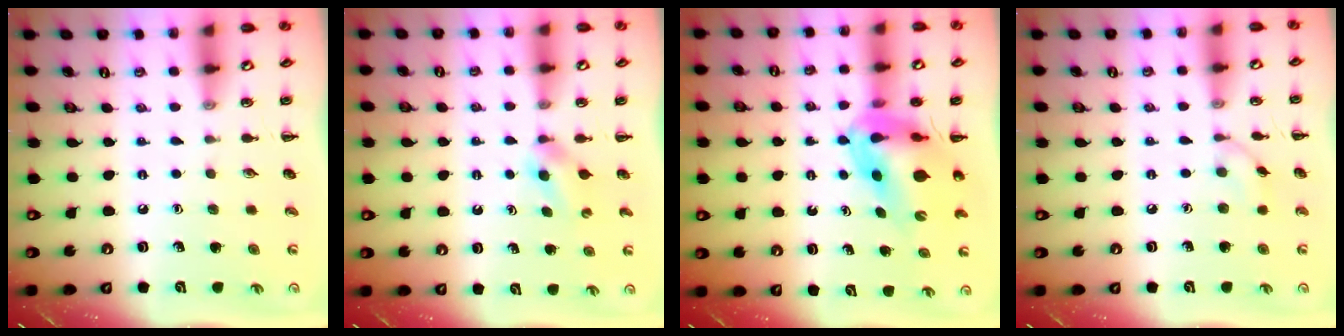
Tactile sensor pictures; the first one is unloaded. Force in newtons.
{"total": 3.0, "press": 2.7, "slide": 1.3}
{"total": 9.5, "press": 9.0, "slide": 3.0}
{"total": 5.8, "press": 5.8, "slide": 0.6}